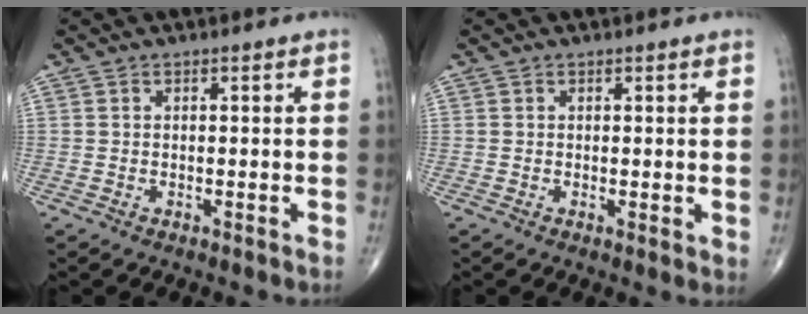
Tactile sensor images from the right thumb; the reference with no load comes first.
{"total": 1.3, "force": [0.2, 0.5, 1.2], "torque": [-0.019, -0.007, 0.001]}